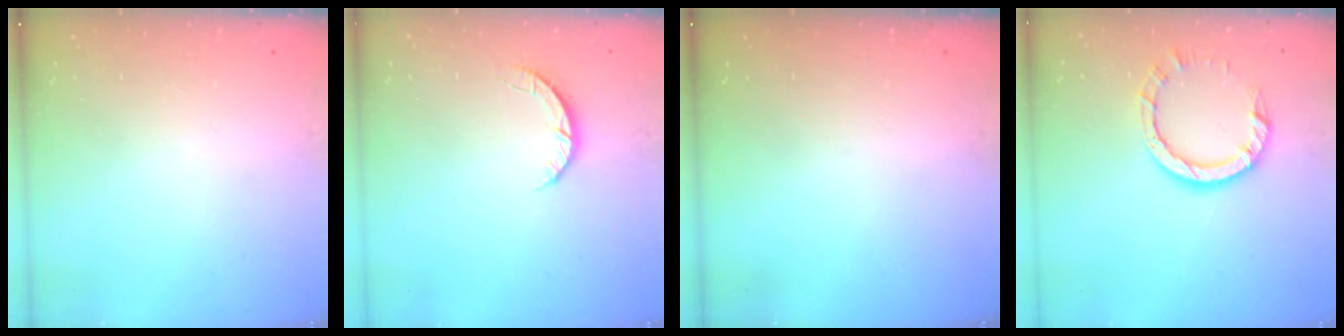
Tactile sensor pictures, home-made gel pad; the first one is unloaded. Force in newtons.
{"total": 2.7, "press": 2.7, "slide": 0.4}
{"total": 0.0}
{"total": 7.6, "press": 7.6, "slide": 0.8}